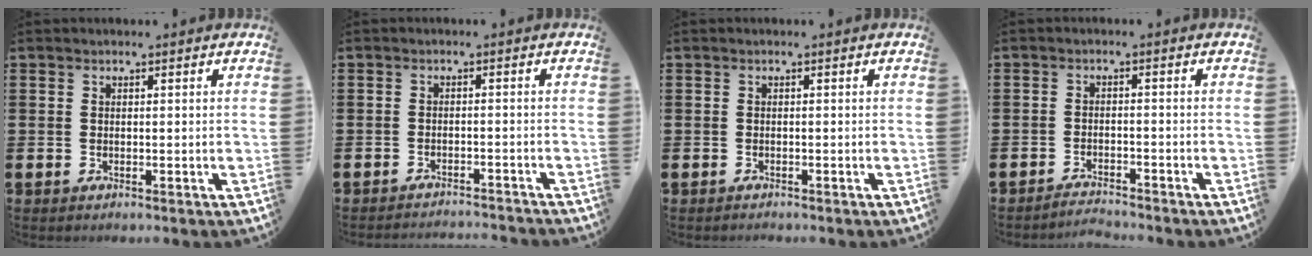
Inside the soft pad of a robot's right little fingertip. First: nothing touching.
{"total": 1.7, "force": [-1.7, -0.2, 0.0], "torque": [-0.001, 0.004, -0.036]}
{"total": 0.0}
{"total": 2.0, "force": [-2.0, -0.1, -0.1], "torque": [-0.004, 0.004, -0.042]}